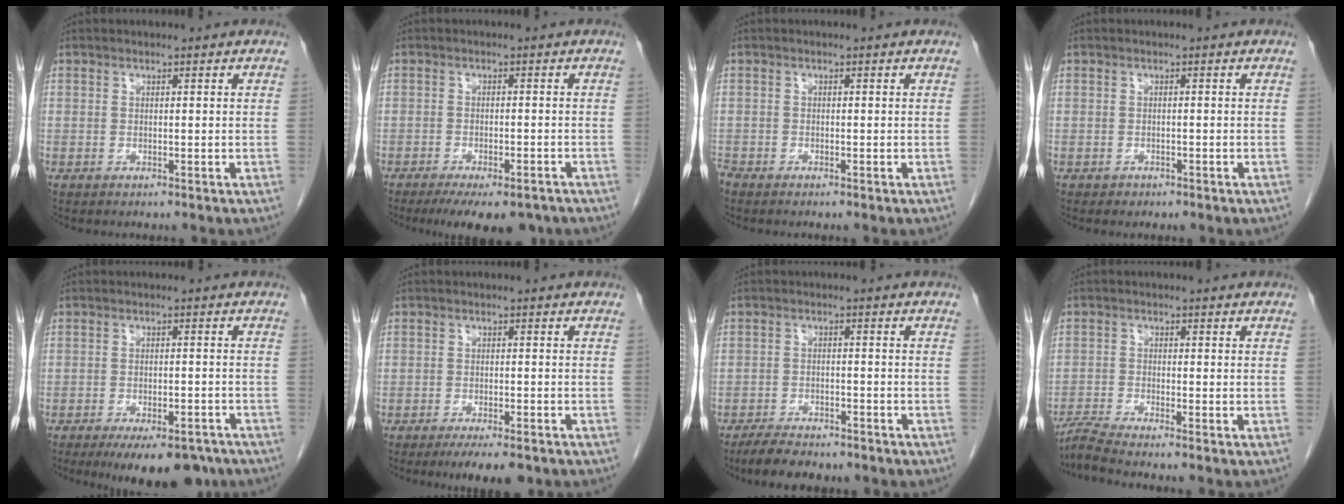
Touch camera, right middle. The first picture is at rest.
{"total": 10.5, "force": [-8.1, 3.3, 5.7], "torque": [-0.076, -0.012, -0.109]}
{"total": 0.9, "force": [-0.9, 0.2, 0.2], "torque": [-0.007, -0.002, -0.017]}
{"total": 0.8, "force": [-0.5, 0.6, 0.1], "torque": [-0.004, 0.003, -0.006]}
{"total": 11.0, "force": [-8.3, 3.9, 6.0], "torque": [-0.074, -0.007, -0.116]}
{"total": 6.0, "force": [-4.5, 1.5, 3.7], "torque": [-0.047, -0.008, -0.063]}
{"total": 5.9, "force": [-5.0, 1.8, 2.6], "torque": [-0.045, -0.009, -0.079]}
{"total": 4.3, "force": [-3.8, -1.2, 1.5], "torque": [-0.035, -0.013, -0.076]}